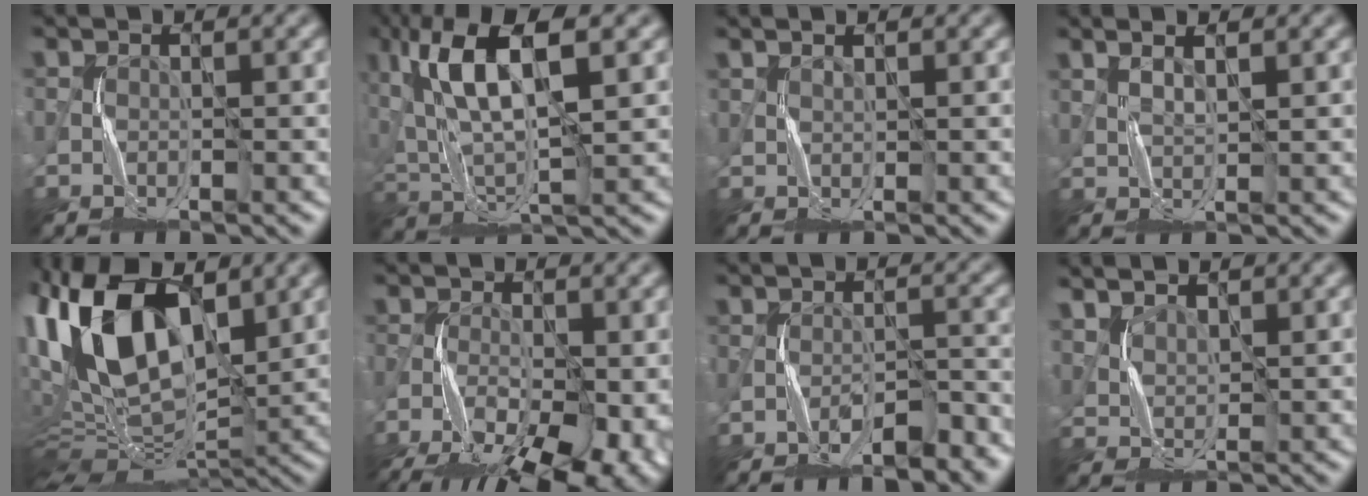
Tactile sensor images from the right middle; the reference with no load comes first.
{"total": 10.6, "force": [4.0, 3.7, 9.0], "torque": [-0.186, 0.014, 0.077]}
{"total": 0.7, "force": [0.7, -0.1, -0.2], "torque": [0.001, -0.002, 0.014]}
{"total": 2.2, "force": [1.8, 0.5, 1.2], "torque": [-0.016, -0.001, 0.018]}
{"total": 14.8, "force": [5.0, 7.5, 11.7], "torque": [-0.230, 0.012, 0.083]}
{"total": 13.1, "force": [-8.1, 5.4, 8.7], "torque": [-0.151, -0.046, -0.111]}
{"total": 3.8, "force": [-3.0, 1.0, 2.1], "torque": [-0.029, -0.001, -0.046]}
{"total": 3.0, "force": [2.7, 0.9, 0.9], "torque": [-0.022, 0.006, 0.049]}